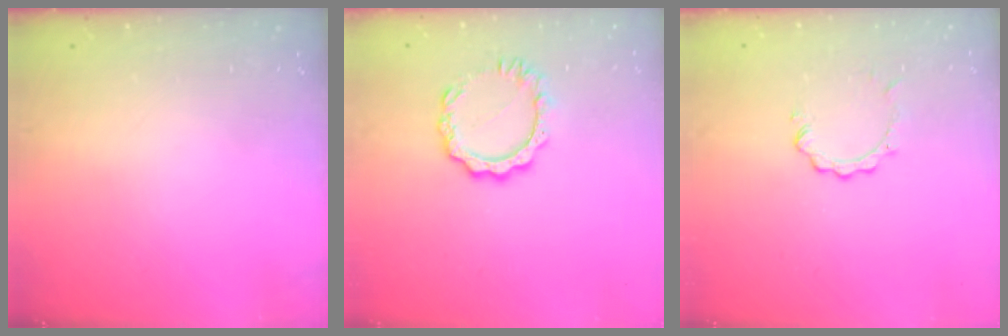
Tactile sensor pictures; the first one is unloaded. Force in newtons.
{"total": 8.5, "press": 8.4, "slide": 0.8}
{"total": 2.1, "press": 2.1, "slide": 0.2}